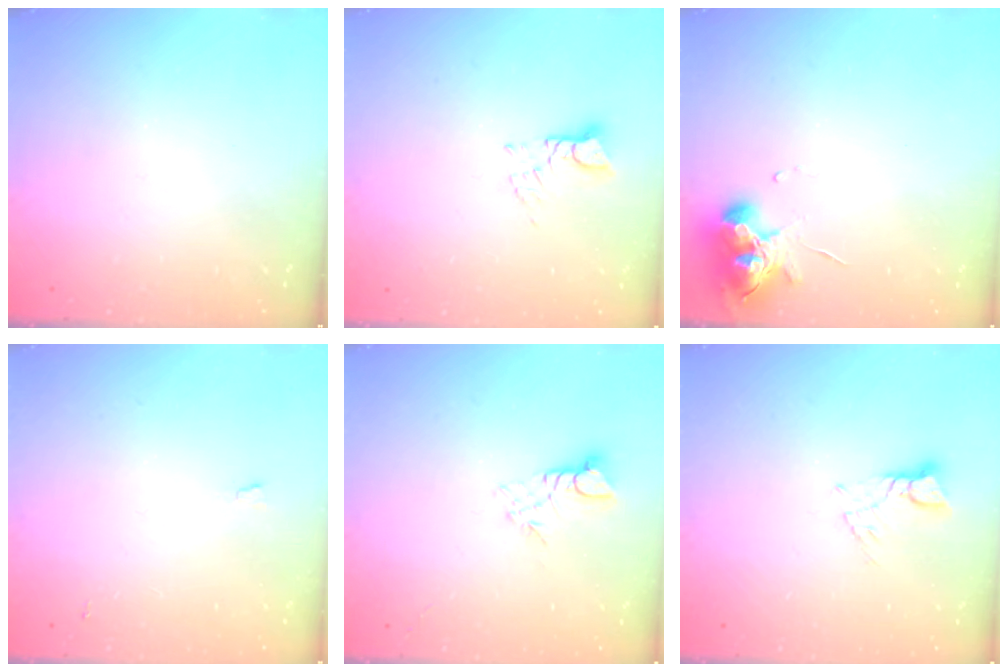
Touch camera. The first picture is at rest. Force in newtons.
{"total": 2.8, "press": 2.8, "slide": 0.3}
{"total": 10.7, "press": 10.6, "slide": 1.4}
{"total": 3.8, "press": 3.8, "slide": 0.6}
{"total": 2.8, "press": 2.8, "slide": 0.3}
{"total": 2.6, "press": 2.6, "slide": 0.3}